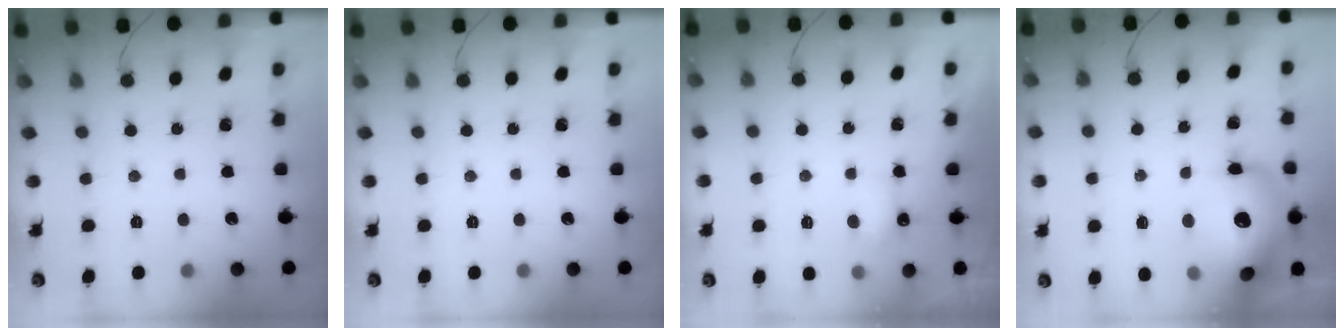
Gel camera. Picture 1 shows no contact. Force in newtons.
{"total": 0.0}
{"total": 3.2, "press": 3.0, "slide": 1.1}
{"total": 22.1, "press": 20.7, "slide": 7.7}